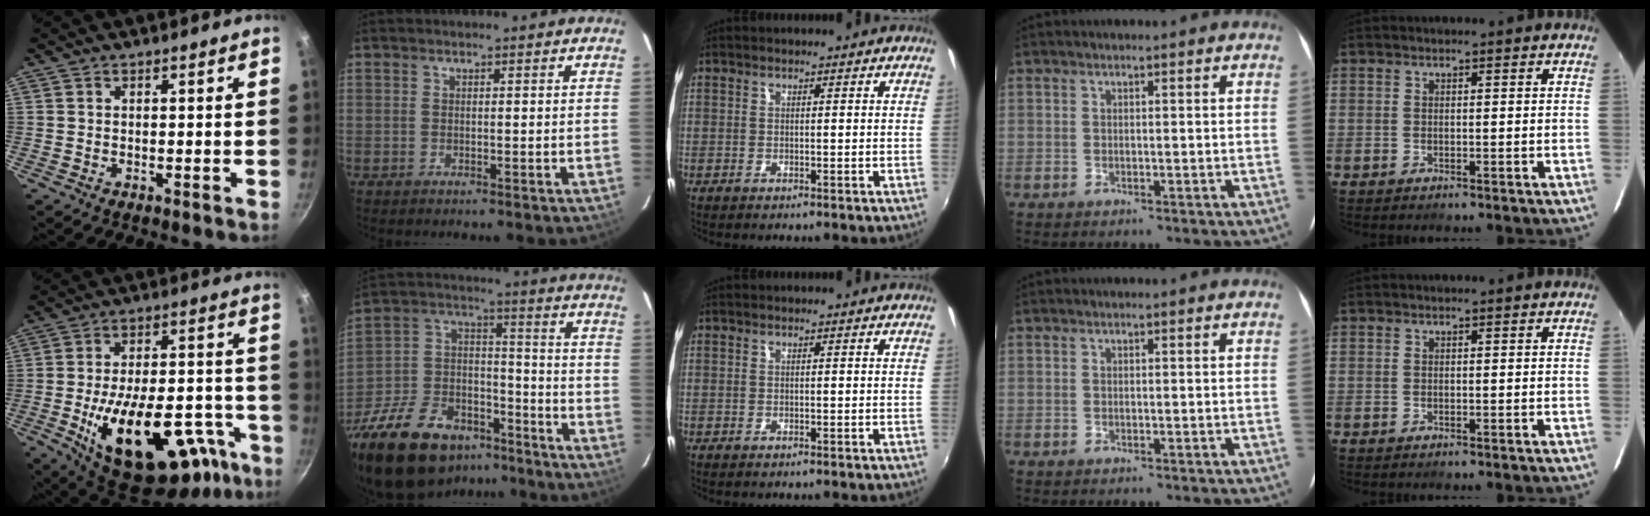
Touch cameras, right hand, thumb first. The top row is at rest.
{"thumb": {"total": 29.9, "force": [-13.6, 14.5, 22.4], "torque": [-0.281, 0.052, -0.183]}, "index": {"total": 29.8, "force": [-20.9, 14.8, 15.3], "torque": [-0.340, 0.007, -0.324]}}